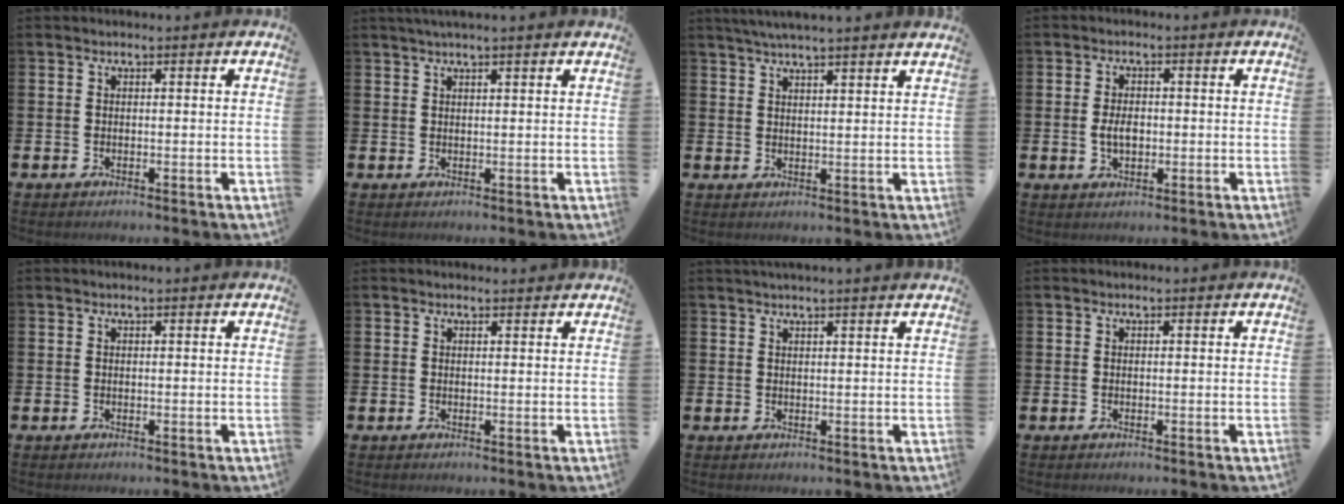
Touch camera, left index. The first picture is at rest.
{"total": 1.8, "force": [1.5, -0.2, 1.0], "torque": [-0.024, 0.003, 0.029]}
{"total": 4.0, "force": [3.8, -0.6, 1.1], "torque": [-0.035, -0.007, 0.071]}
{"total": 3.0, "force": [-0.1, 1.8, 2.4], "torque": [-0.032, 0.000, -0.006]}
{"total": 0.0}
{"total": 0.6, "force": [0.6, 0.1, 0.2], "torque": [0.009, -0.004, 0.008]}
{"total": 1.5, "force": [1.3, -0.3, 0.5], "torque": [-0.004, -0.004, 0.024]}
{"total": 0.0}